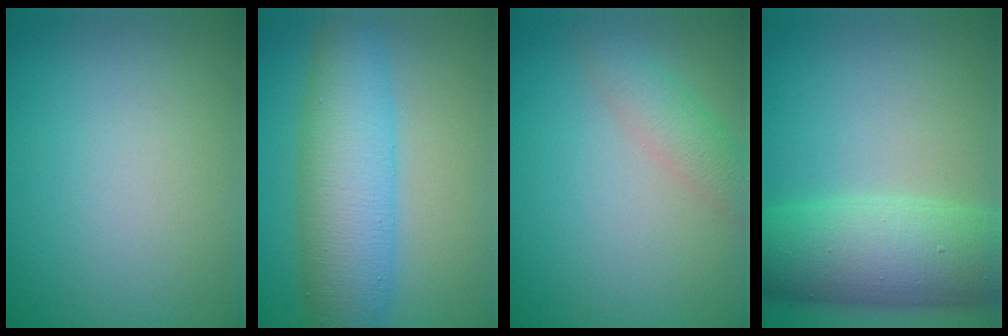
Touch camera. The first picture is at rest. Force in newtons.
{"total": 7.2, "press": 7.2, "slide": 0.2}
{"total": 2.3, "press": 2.3, "slide": 0.0}
{"total": 8.8, "press": 8.8, "slide": 0.3}